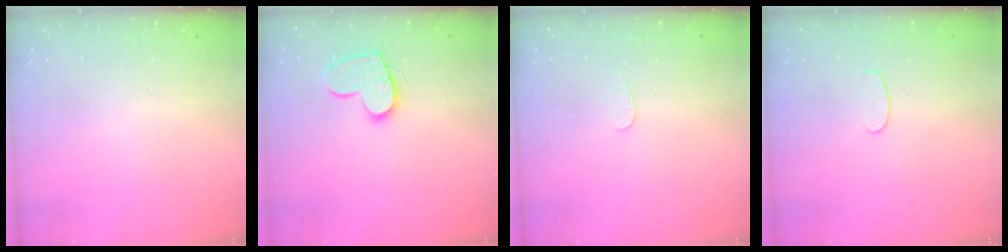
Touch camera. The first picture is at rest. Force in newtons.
{"total": 12.4, "press": 12.4, "slide": 0.7}
{"total": 3.5, "press": 3.5, "slide": 0.3}
{"total": 3.2, "press": 3.2, "slide": 0.3}